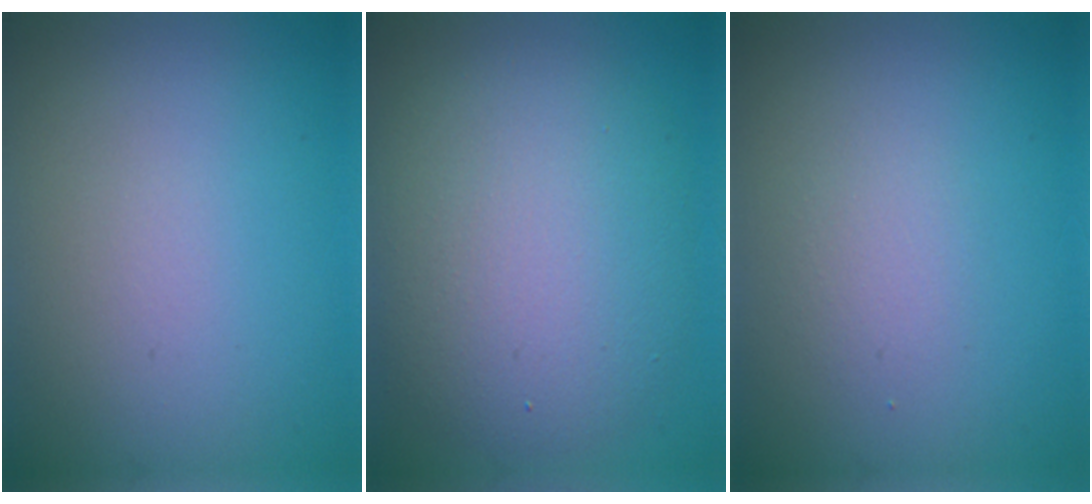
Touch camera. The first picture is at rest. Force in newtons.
{"total": 8.2, "press": 8.2, "slide": 0.5}
{"total": 1.4, "press": 1.4, "slide": 0.1}